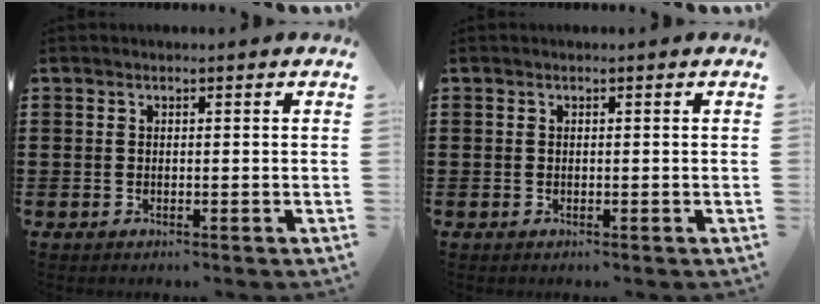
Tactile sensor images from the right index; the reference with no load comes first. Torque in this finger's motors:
{"motor_torque": [2.14, 0.00, 0.02, 0.00]}